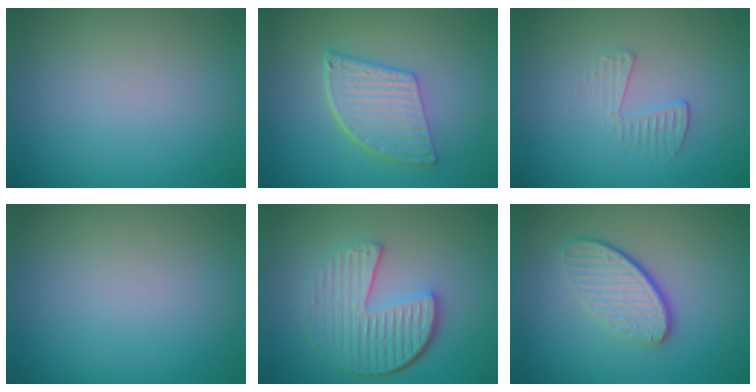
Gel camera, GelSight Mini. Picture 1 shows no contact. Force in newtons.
{"total": 5.9, "press": 4.4, "slide": 4.0}
{"total": 1.8, "press": 0.5, "slide": 1.7}
{"total": 0.0}
{"total": 6.3, "press": 4.4, "slide": 4.4}
{"total": 4.6, "press": 3.2, "slide": 3.3}